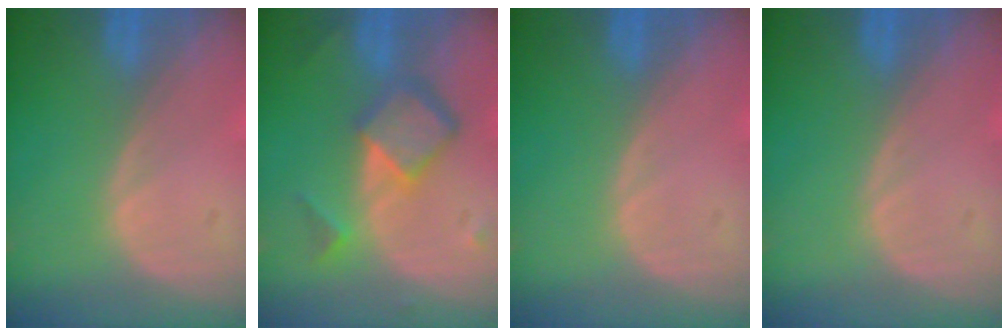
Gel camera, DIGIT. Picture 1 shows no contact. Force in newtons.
{"total": 6.9, "press": 5.9, "slide": 3.5}
{"total": 0.0}
{"total": 0.0}